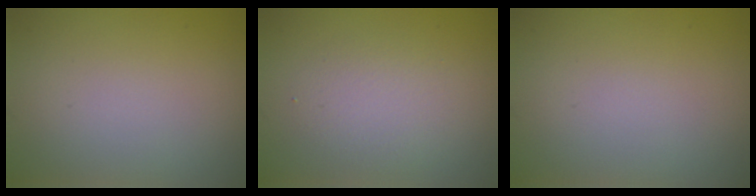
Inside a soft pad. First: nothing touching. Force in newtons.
{"total": 2.7, "press": 2.7, "slide": 0.2}
{"total": 0.0}